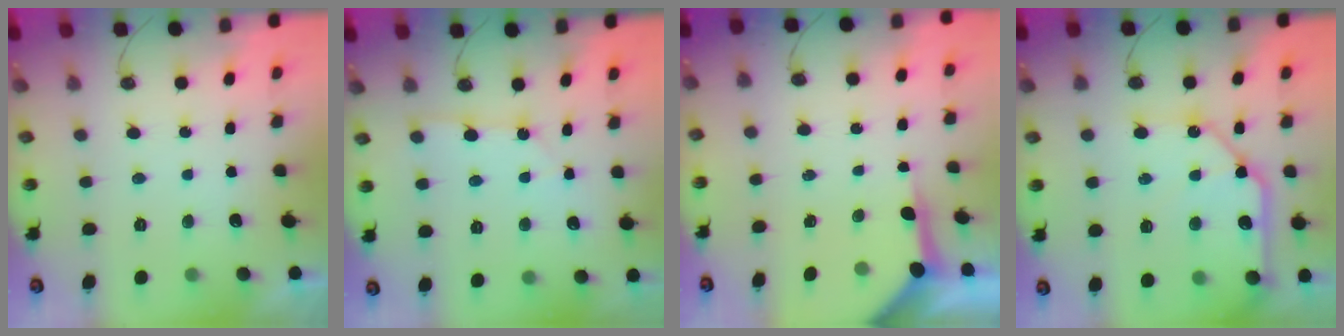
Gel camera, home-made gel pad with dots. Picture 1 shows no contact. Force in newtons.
{"total": 1.3, "press": 1.3, "slide": 0.1}
{"total": 7.0, "press": 7.0, "slide": 0.6}
{"total": 15.9, "press": 15.9, "slide": 1.3}